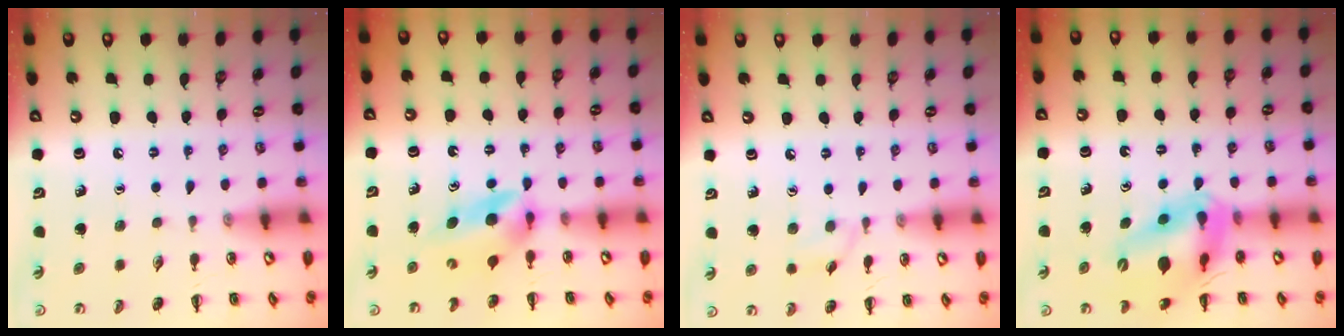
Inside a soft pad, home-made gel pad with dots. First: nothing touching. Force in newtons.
{"total": 5.2, "press": 5.2, "slide": 0.5}
{"total": 4.4, "press": 4.3, "slide": 0.9}
{"total": 14.5, "press": 13.9, "slide": 4.2}